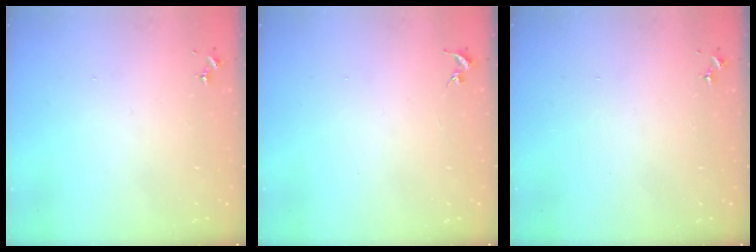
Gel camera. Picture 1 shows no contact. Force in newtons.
{"total": 0.0}
{"total": 0.0}